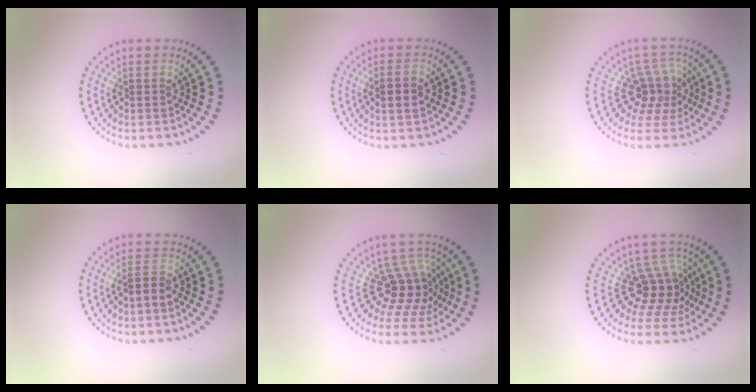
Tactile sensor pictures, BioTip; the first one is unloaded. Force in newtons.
{"total": 2.4, "press": 2.3, "slide": 0.6}
{"total": 3.8, "press": 2.8, "slide": 2.6}
{"total": 1.7, "press": 1.6, "slide": 0.7}
{"total": 4.1, "press": 2.9, "slide": 3.0}
{"total": 3.8, "press": 2.7, "slide": 2.7}